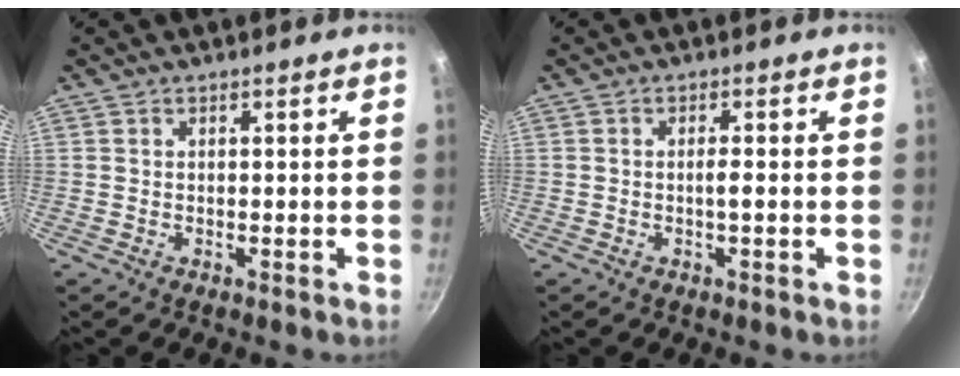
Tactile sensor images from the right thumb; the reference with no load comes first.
{"total": 1.5, "force": [-0.4, 0.1, 1.4], "torque": [-0.032, 0.005, -0.006]}